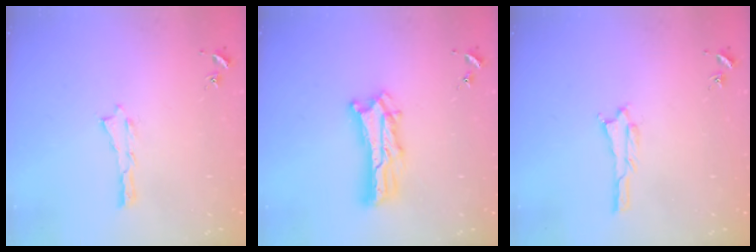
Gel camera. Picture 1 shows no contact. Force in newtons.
{"total": 7.3, "press": 7.3, "slide": 0.7}
{"total": 1.1, "press": 1.1, "slide": 0.1}